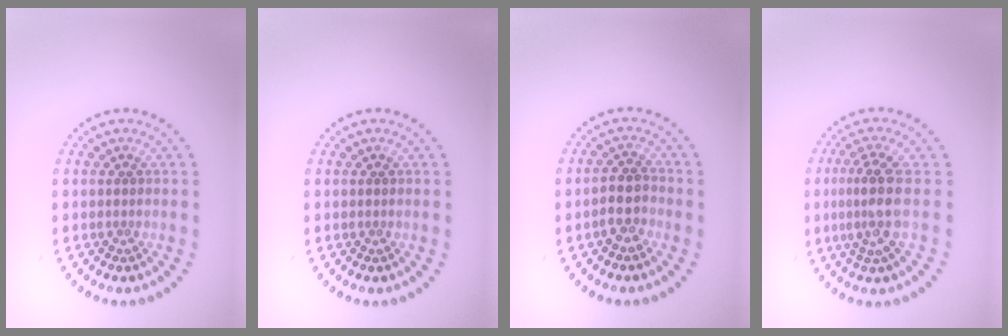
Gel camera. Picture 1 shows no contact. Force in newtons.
{"total": 0.0}
{"total": 2.3, "press": 2.0, "slide": 1.0}
{"total": 3.3, "press": 2.5, "slide": 2.1}